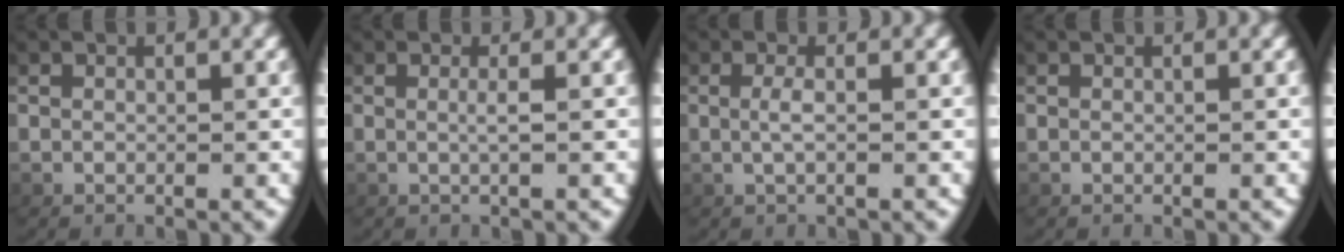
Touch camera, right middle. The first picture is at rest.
{"total": 1.2, "force": [0.1, -0.4, 1.1], "torque": [-0.026, -0.002, 0.004]}
{"total": 1.3, "force": [-0.1, -0.2, 1.3], "torque": [-0.040, -0.006, 0.005]}
{"total": 0.0}